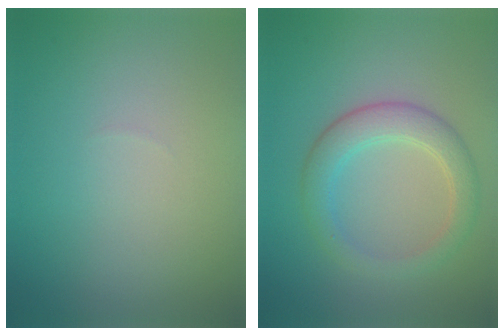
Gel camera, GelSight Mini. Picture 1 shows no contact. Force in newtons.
{"total": 3.7, "press": 3.7, "slide": 0.3}